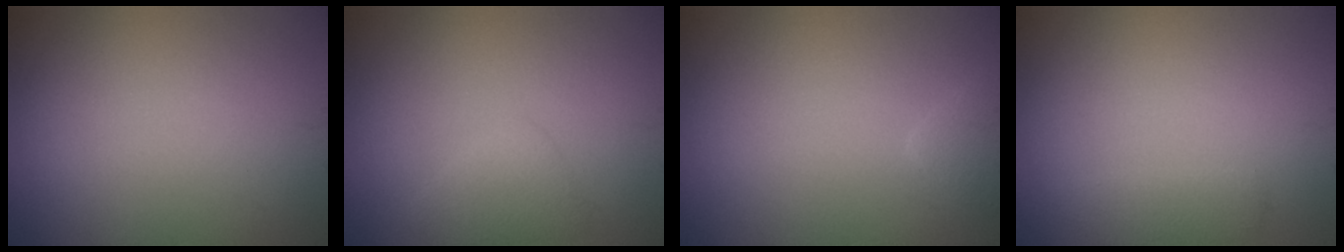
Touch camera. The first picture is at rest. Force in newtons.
{"total": 1.8, "press": 1.8, "slide": 0.2}
{"total": 1.4, "press": 1.4, "slide": 0.2}
{"total": 1.5, "press": 1.5, "slide": 0.1}